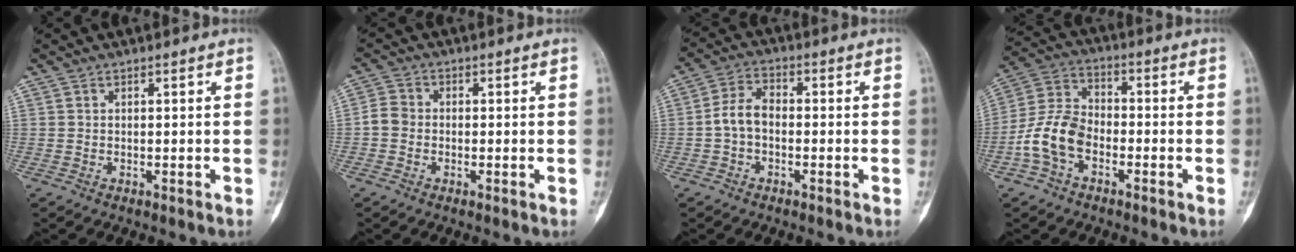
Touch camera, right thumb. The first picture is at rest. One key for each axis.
{"total": 3.4, "fx": -0.8, "fy": 2.9, "fz": 1.6, "tx": -0.023, "ty": 0.008, "tz": -0.023}
{"total": 5.7, "fx": -1.1, "fy": 3.9, "fz": 4.1, "tx": -0.065, "ty": 0.023, "tz": -0.032}
{"total": 10.4, "fx": -3.8, "fy": 6.7, "fz": 6.9, "tx": -0.136, "ty": 0.035, "tz": -0.082}